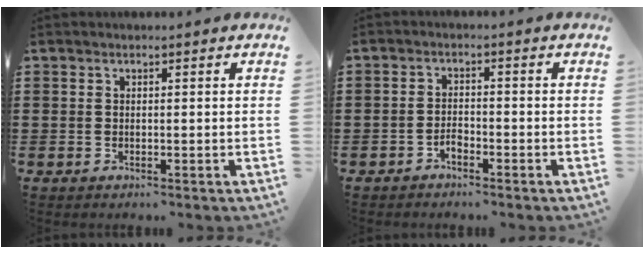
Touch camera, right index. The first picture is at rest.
{"total": 1.8, "force": [-1.5, 0.9, 0.7], "torque": [-0.018, 0.002, -0.031]}